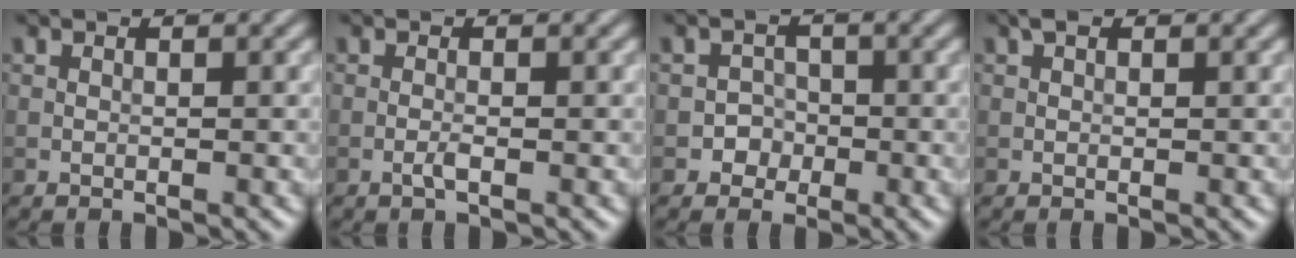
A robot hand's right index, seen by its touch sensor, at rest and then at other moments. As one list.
[{"total": 0.9, "force": [-0.4, 0.1, 0.8], "torque": [-0.018, -0.001, -0.010]}, {"total": 1.7, "force": [-0.6, 1.6, 0.2], "torque": [0.012, 0.005, -0.014]}, {"total": 0.9, "force": [0.5, 0.5, 0.6], "torque": [-0.010, 0.003, 0.008]}]